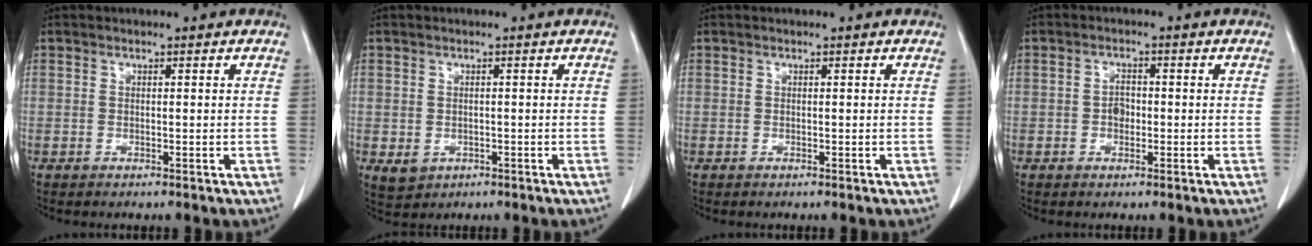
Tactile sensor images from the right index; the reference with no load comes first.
{"total": 2.6, "force": [-0.5, 2.4, 0.9], "torque": [-0.011, 0.000, 0.006]}
{"total": 0.0}
{"total": 2.1, "force": [-0.4, 1.4, 1.5], "torque": [-0.022, 0.005, -0.008]}